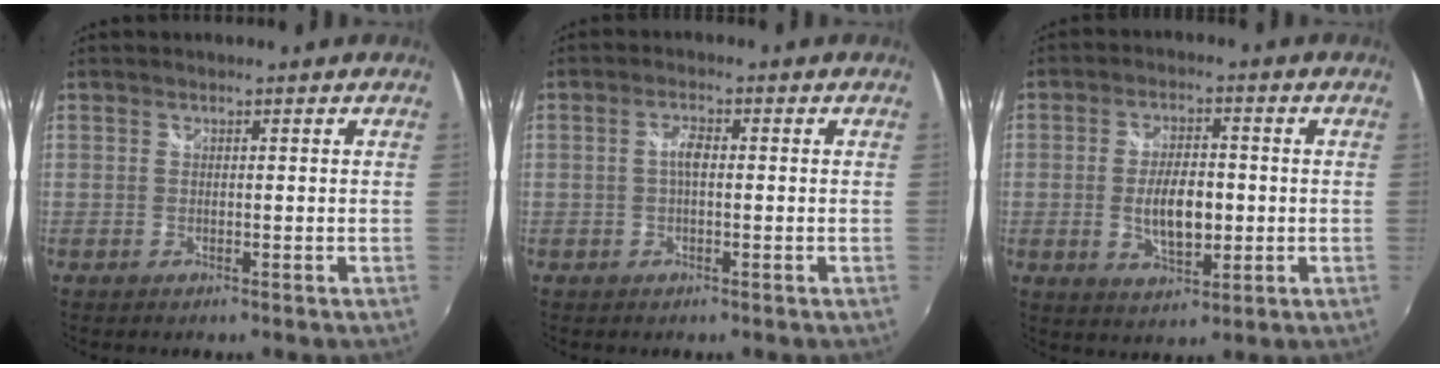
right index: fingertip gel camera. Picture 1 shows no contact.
{"total": 2.4, "force": [-0.1, 1.0, 2.2], "torque": [-0.043, 0.006, -0.003]}
{"total": 8.5, "force": [-1.0, 3.9, 7.5], "torque": [-0.140, -0.003, -0.013]}